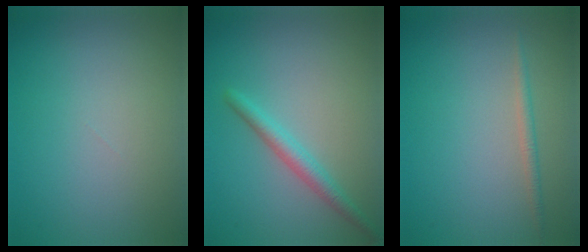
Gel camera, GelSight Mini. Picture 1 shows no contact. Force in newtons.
{"total": 2.2, "press": 2.2, "slide": 0.0}
{"total": 1.1, "press": 1.1, "slide": 0.1}